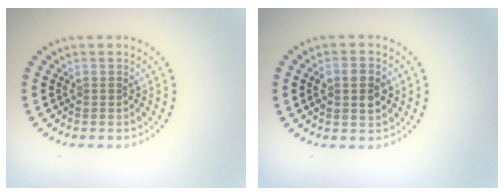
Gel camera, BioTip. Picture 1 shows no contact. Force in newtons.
{"total": 2.7, "press": 2.7, "slide": 0.3}